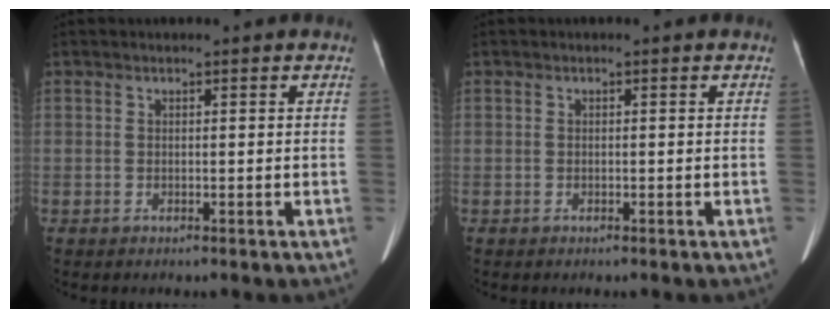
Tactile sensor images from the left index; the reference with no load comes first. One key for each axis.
{"total": 0.0}